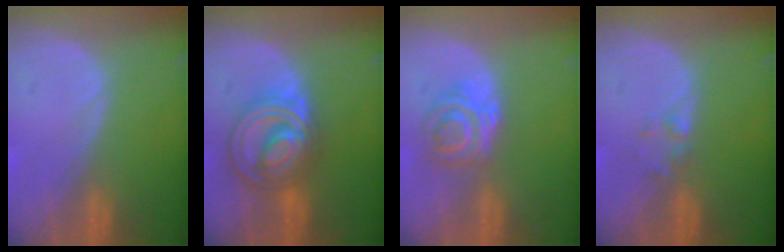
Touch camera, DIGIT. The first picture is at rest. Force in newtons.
{"total": 9.0, "press": 9.0, "slide": 0.6}
{"total": 6.2, "press": 5.1, "slide": 3.6}
{"total": 1.4, "press": 1.3, "slide": 0.2}